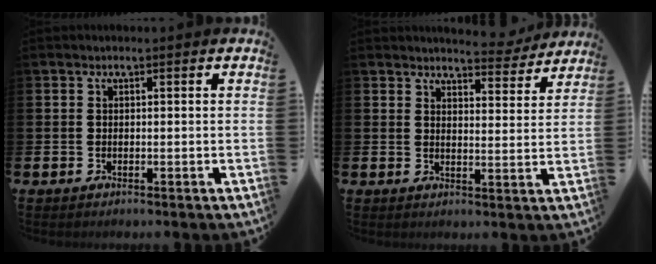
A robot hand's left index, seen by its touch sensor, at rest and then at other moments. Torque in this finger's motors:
{"motor_torque": [0.42, -1.72, 0.31, 0.11]}